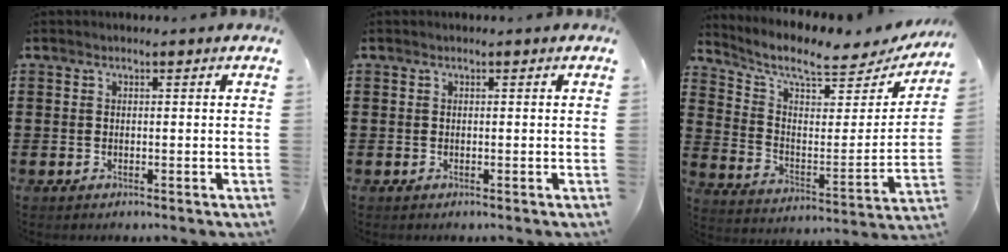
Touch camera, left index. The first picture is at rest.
{"total": 0.0}
{"total": 7.5, "force": [6.2, 1.6, 3.9], "torque": [-0.098, -0.043, 0.103]}